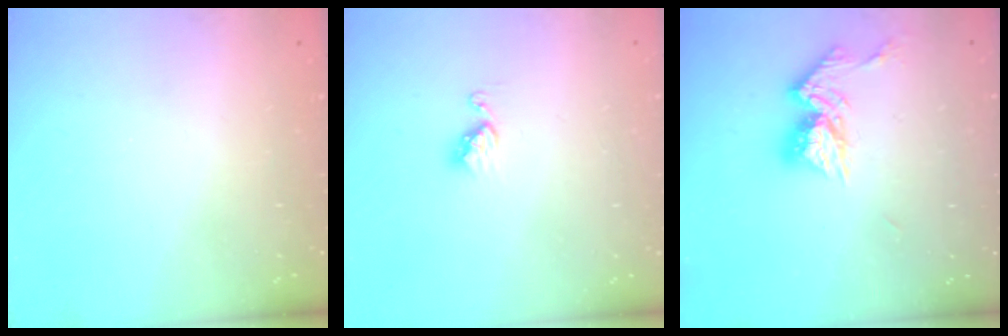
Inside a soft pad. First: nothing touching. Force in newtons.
{"total": 5.1, "press": 5.0, "slide": 0.5}
{"total": 11.5, "press": 11.4, "slide": 1.0}